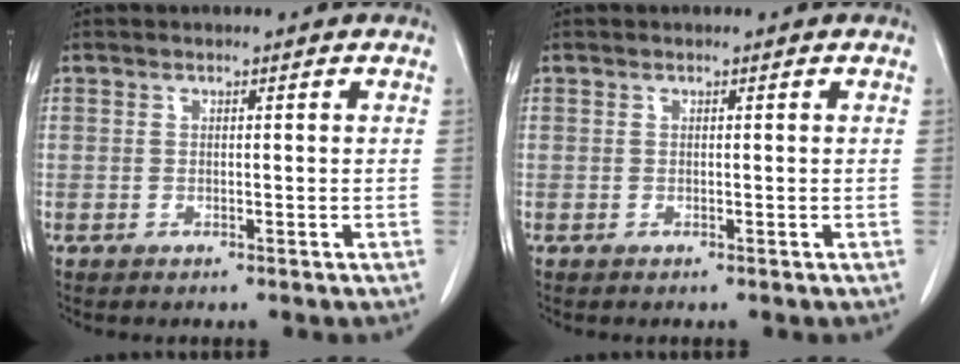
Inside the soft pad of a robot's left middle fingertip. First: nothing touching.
{"total": 0.0}